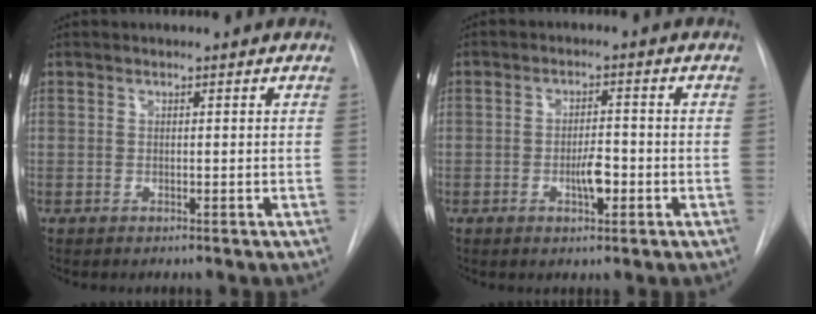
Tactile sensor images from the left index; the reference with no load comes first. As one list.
[{"total": 3.6, "force": [-1.2, 1.2, 3.2], "torque": [-0.053, 0.003, -0.019]}]